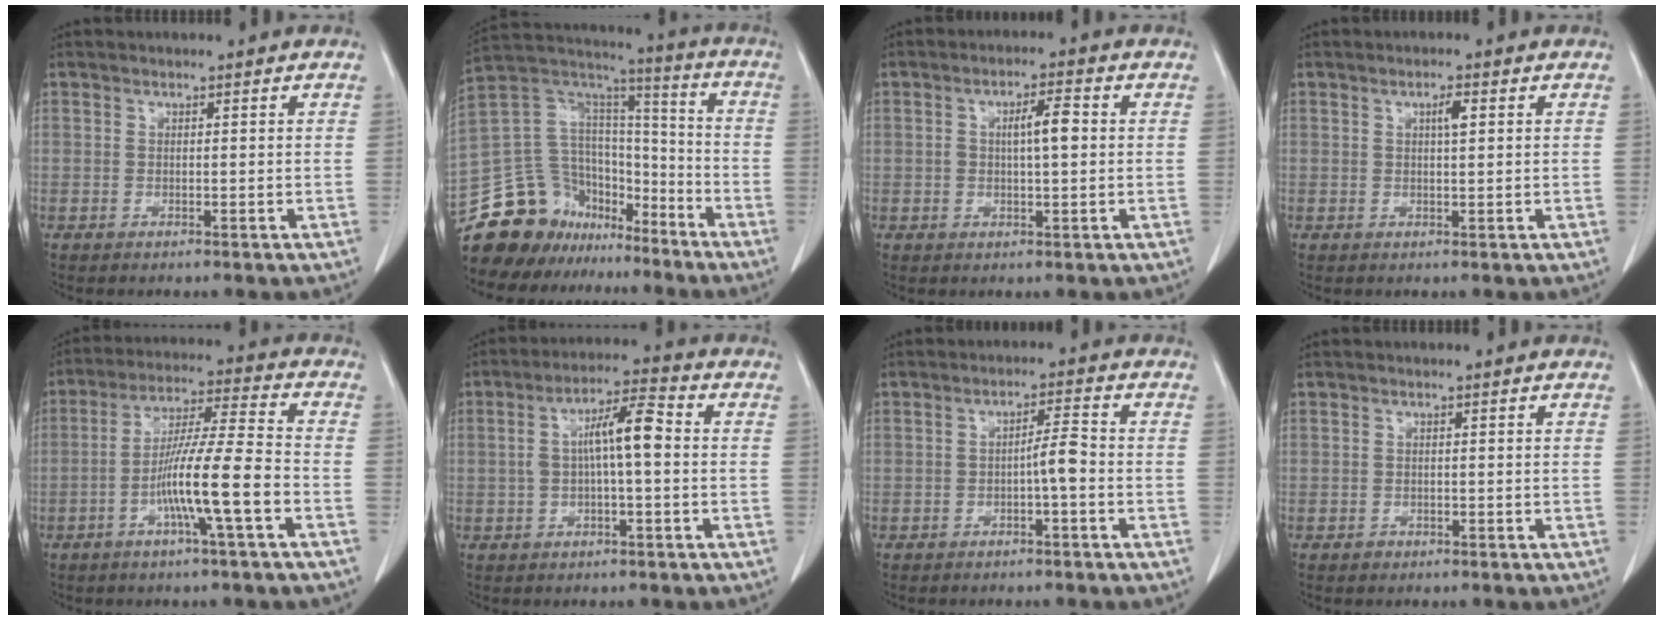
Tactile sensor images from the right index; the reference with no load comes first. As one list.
[{"total": 20.3, "force": [-16.1, 11.2, 5.4], "torque": [-0.118, 0.075, -0.265]}, {"total": 4.7, "force": [0.5, 0.9, 4.5], "torque": [-0.078, 0.008, 0.006]}, {"total": 2.0, "force": [0.7, 0.3, 1.8], "torque": [-0.032, 0.001, 0.011]}, {"total": 11.5, "force": [-4.0, -0.5, 10.7], "torque": [-0.197, 0.004, -0.075]}, {"total": 7.8, "force": [0.3, 1.6, 7.6], "torque": [-0.141, 0.027, 0.002]}, {"total": 3.3, "force": [-1.0, 0.2, 3.2], "torque": [-0.049, 0.005, -0.017]}, {"total": 0.8, "force": [-0.5, 0.7, 0.0], "torque": [-0.001, 0.003, -0.008]}]